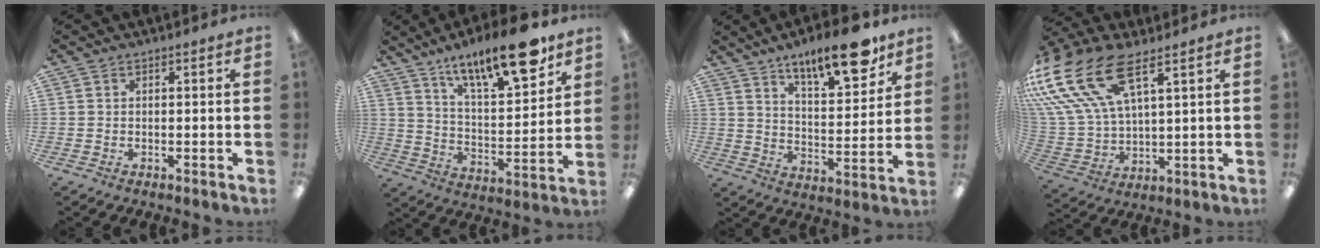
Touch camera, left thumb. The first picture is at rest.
{"total": 18.4, "force": [13.5, 5.4, 11.3], "torque": [-0.169, -0.081, 0.219]}
{"total": 15.8, "force": [11.8, 4.8, 9.4], "torque": [-0.130, -0.071, 0.192]}
{"total": 20.2, "force": [11.9, 9.4, 13.4], "torque": [-0.309, -0.057, 0.217]}